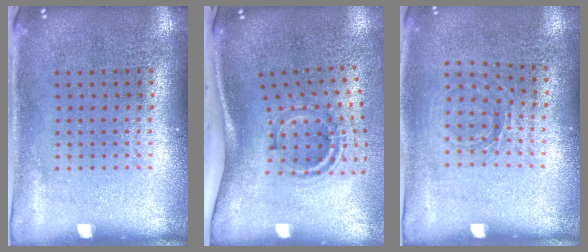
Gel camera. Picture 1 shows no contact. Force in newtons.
{"total": 1.7, "press": 1.1, "slide": 1.3}
{"total": 0.9, "press": 0.8, "slide": 0.3}